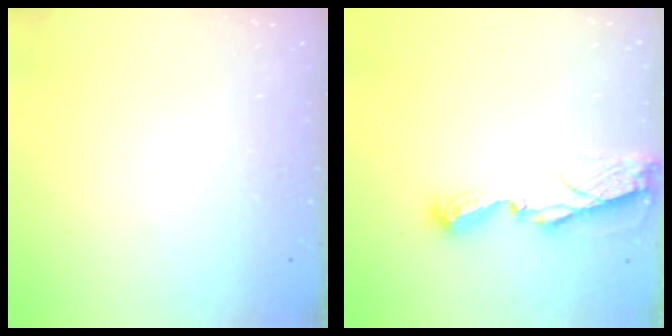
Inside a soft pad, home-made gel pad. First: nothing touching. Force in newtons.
{"total": 6.8, "press": 6.8, "slide": 0.1}